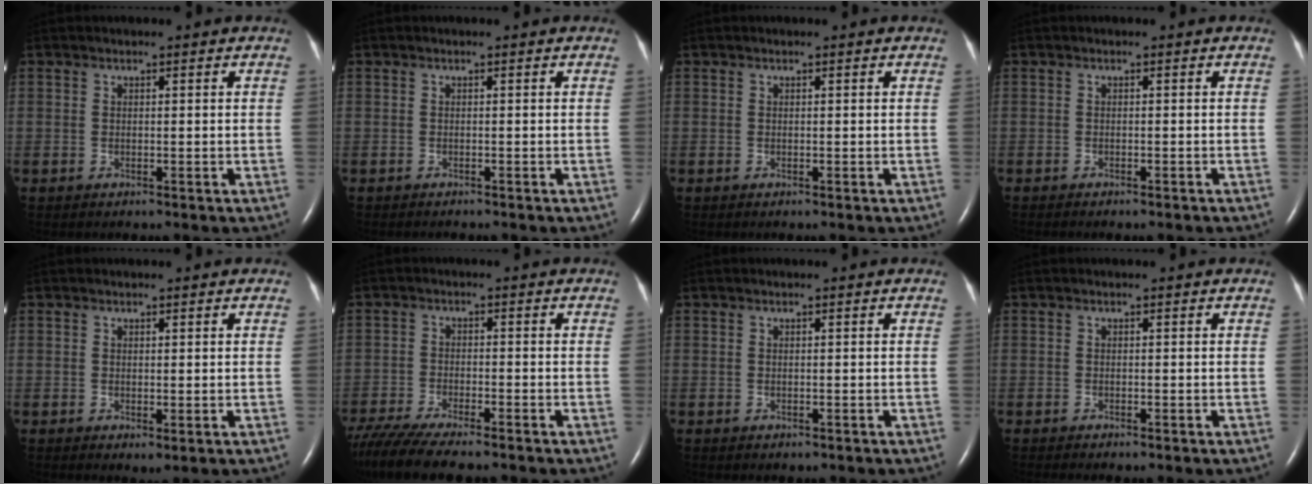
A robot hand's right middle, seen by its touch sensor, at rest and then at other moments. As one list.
[{"total": 1.3, "force": [-1.2, 0.2, 0.6], "torque": [-0.014, -0.006, -0.010]}, {"total": 0.0}, {"total": 3.8, "force": [-3.2, 0.7, 1.8], "torque": [-0.026, -0.006, -0.034]}, {"total": 1.1, "force": [0.1, 0.4, 1.0], "torque": [-0.019, -0.005, 0.008]}, {"total": 11.7, "force": [-9.9, 1.5, 6.1], "torque": [-0.101, -0.023, -0.156]}, {"total": 0.6, "force": [-0.4, 0.4, 0.2], "torque": [-0.007, 0.001, -0.002]}, {"total": 2.2, "force": [-1.8, 0.4, 1.2], "torque": [-0.019, -0.005, -0.016]}]